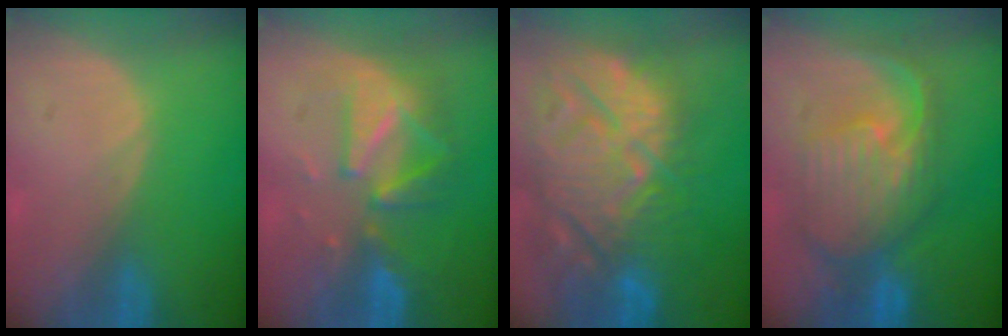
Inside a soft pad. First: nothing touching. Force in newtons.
{"total": 7.9, "press": 7.9, "slide": 0.6}
{"total": 15.3, "press": 13.2, "slide": 7.8}
{"total": 10.5, "press": 9.4, "slide": 4.7}